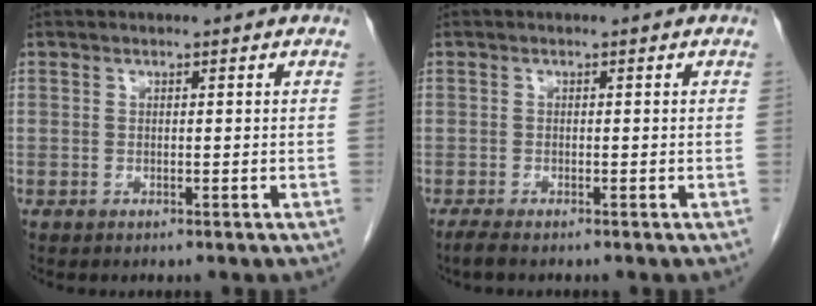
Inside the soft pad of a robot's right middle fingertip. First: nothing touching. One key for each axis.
{"total": 1.5, "fx": -1.3, "fy": 0.1, "fz": 0.9, "tx": -0.027, "ty": -0.007, "tz": -0.024}